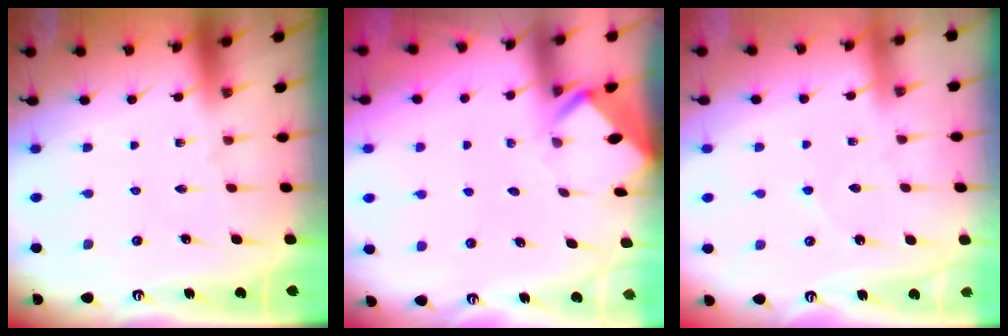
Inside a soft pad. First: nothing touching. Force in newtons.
{"total": 3.6, "press": 3.6, "slide": 0.3}
{"total": 2.9, "press": 2.9, "slide": 0.4}